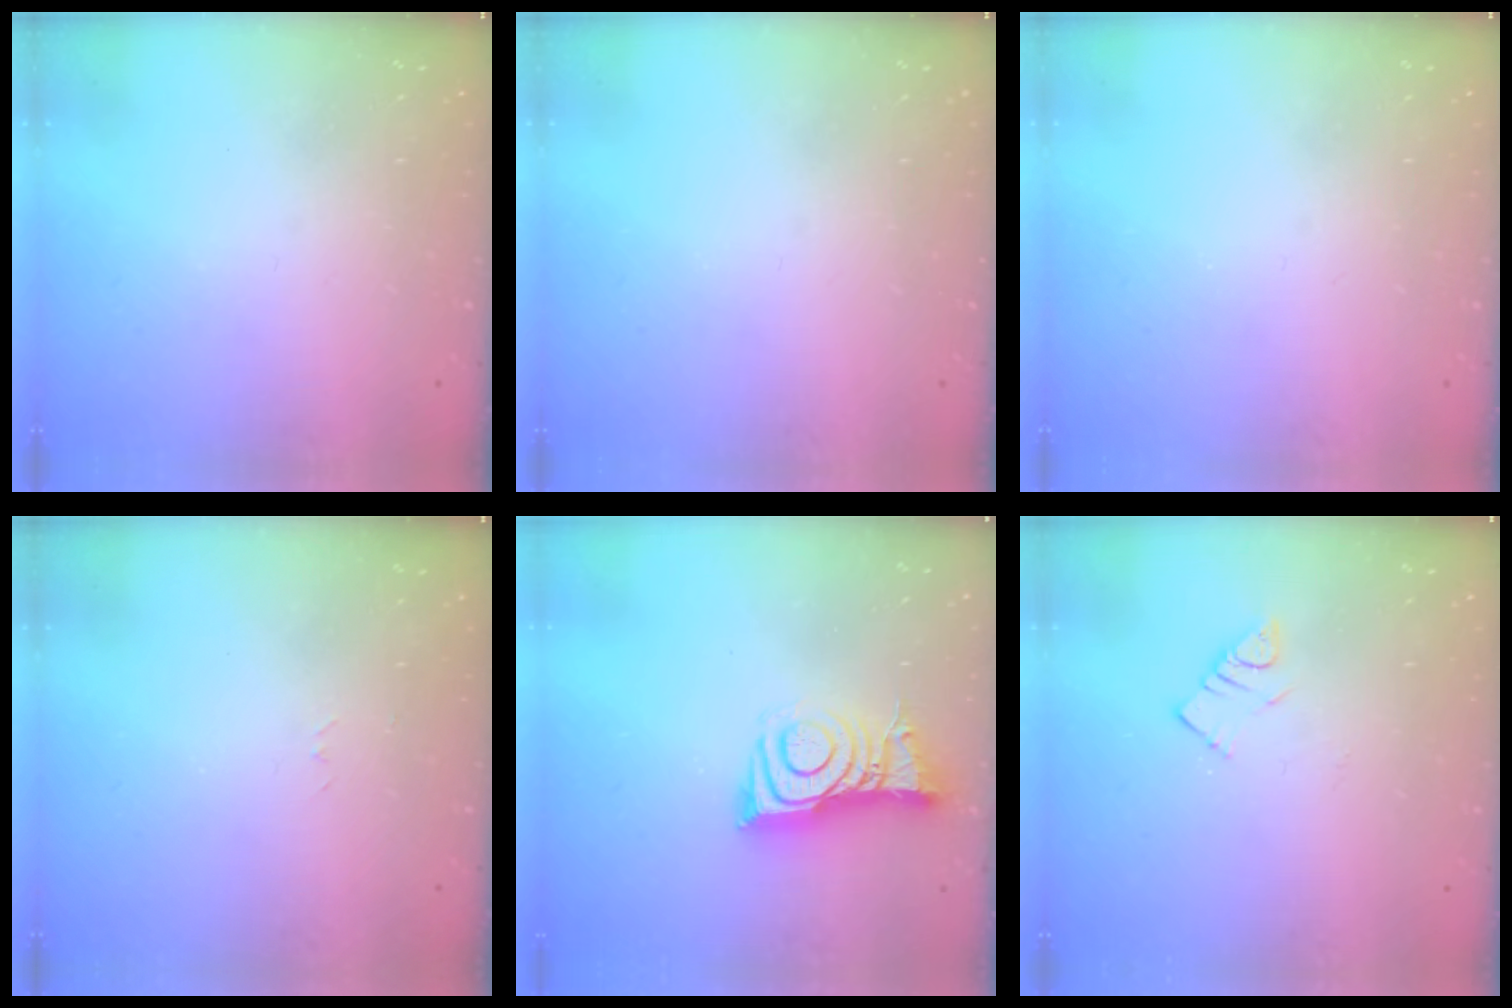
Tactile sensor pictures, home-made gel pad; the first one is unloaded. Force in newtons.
{"total": 0.0}
{"total": 0.0}
{"total": 2.6, "press": 2.6, "slide": 0.4}
{"total": 8.3, "press": 8.3, "slide": 0.7}
{"total": 3.8, "press": 3.7, "slide": 0.5}